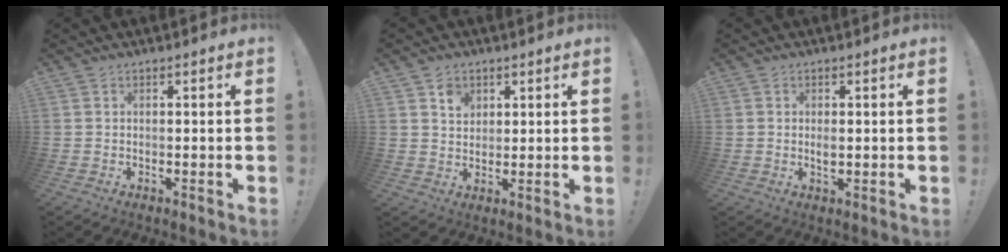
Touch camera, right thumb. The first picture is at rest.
{"total": 4.6, "force": [2.6, 3.6, 1.4], "torque": [-0.005, -0.016, 0.042]}
{"total": 1.6, "force": [0.2, 1.0, 1.2], "torque": [-0.009, -0.004, 0.000]}